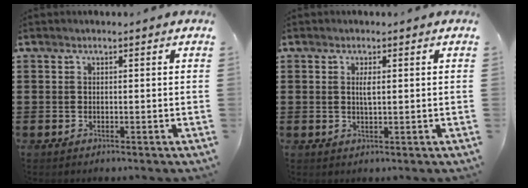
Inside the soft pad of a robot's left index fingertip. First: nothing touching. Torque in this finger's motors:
{"motor_torque": [0.54, -0.10, 0.06, 0.04]}